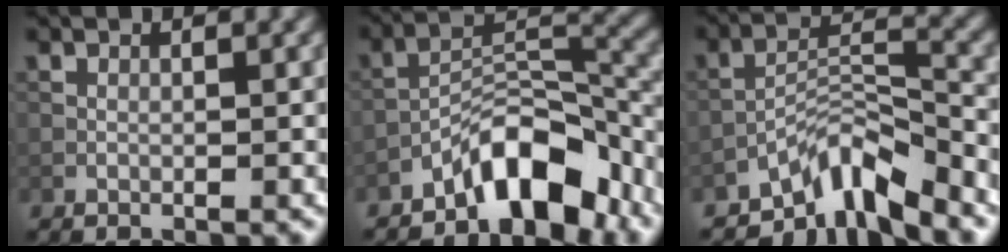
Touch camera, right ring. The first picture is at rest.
{"total": 7.2, "force": [-5.1, 2.6, 4.4], "torque": [-0.057, 0.013, -0.092]}
{"total": 6.4, "force": [-5.2, 1.7, 3.2], "torque": [-0.041, 0.006, -0.097]}